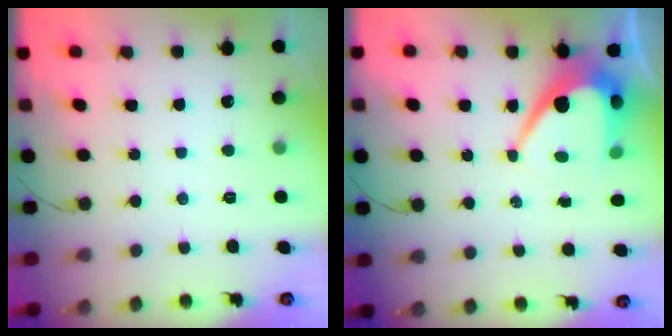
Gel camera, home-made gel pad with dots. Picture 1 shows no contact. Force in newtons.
{"total": 9.4, "press": 9.4, "slide": 0.7}